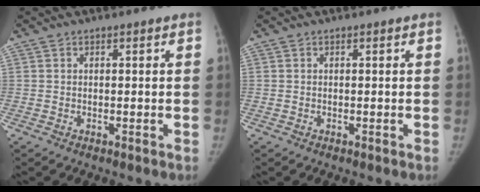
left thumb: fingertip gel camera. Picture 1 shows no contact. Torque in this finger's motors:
{"motor_torque": [0.04, 0.07, 0.31, -0.11, 0.01]}